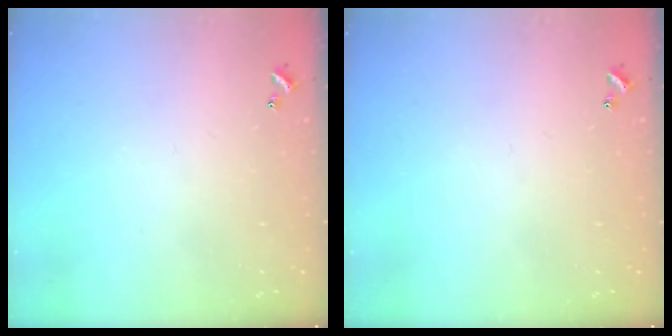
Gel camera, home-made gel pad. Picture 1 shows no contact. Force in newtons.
{"total": 0.0}